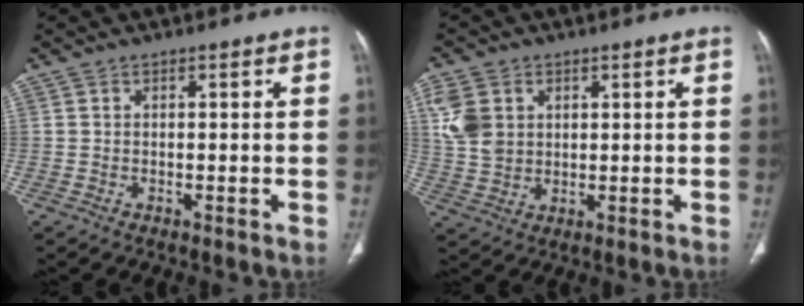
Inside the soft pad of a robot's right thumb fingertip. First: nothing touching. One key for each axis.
{"total": 7.9, "fx": 2.5, "fy": 6.1, "fz": 4.4, "tx": -0.083, "ty": -0.006, "tz": 0.055}